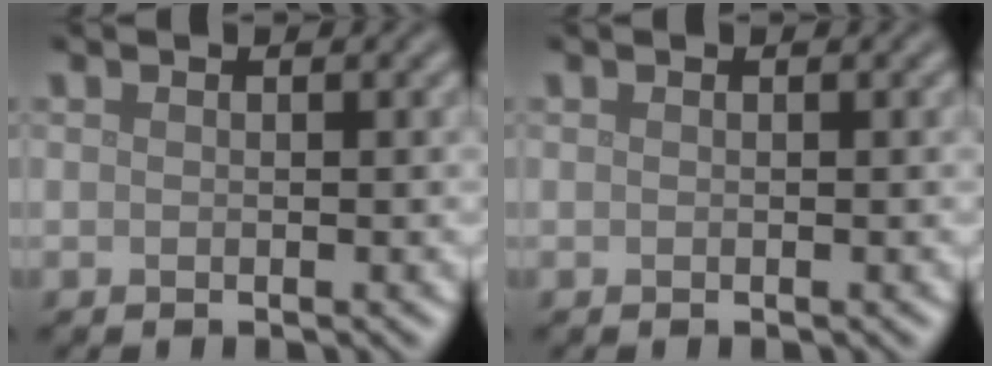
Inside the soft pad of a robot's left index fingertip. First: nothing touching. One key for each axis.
{"total": 0.0}